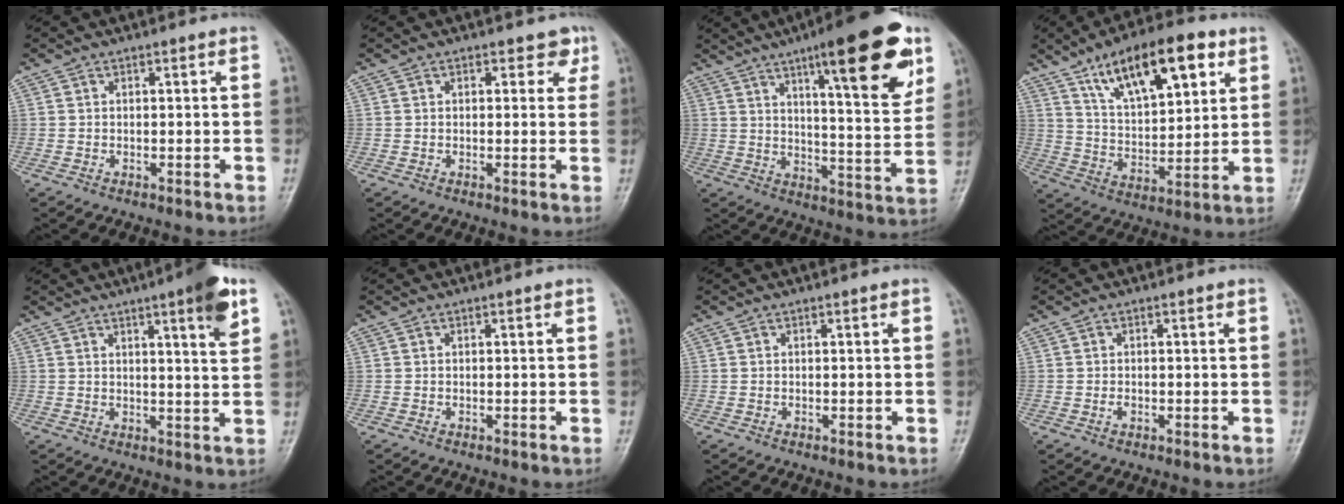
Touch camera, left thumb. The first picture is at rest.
{"total": 2.8, "force": [1.5, 1.9, 1.4], "torque": [0.008, -0.004, 0.013]}
{"total": 20.6, "force": [11.0, 4.7, 16.7], "torque": [-0.206, -0.044, 0.159]}
{"total": 17.9, "force": [9.4, 7.3, 13.3], "torque": [-0.181, -0.029, 0.161]}
{"total": 8.1, "force": [4.4, 0.9, 6.7], "torque": [-0.088, -0.022, 0.058]}
{"total": 0.0}
{"total": 0.0}
{"total": 0.8, "force": [-0.3, 0.5, 0.6], "torque": [-0.010, 0.001, -0.005]}